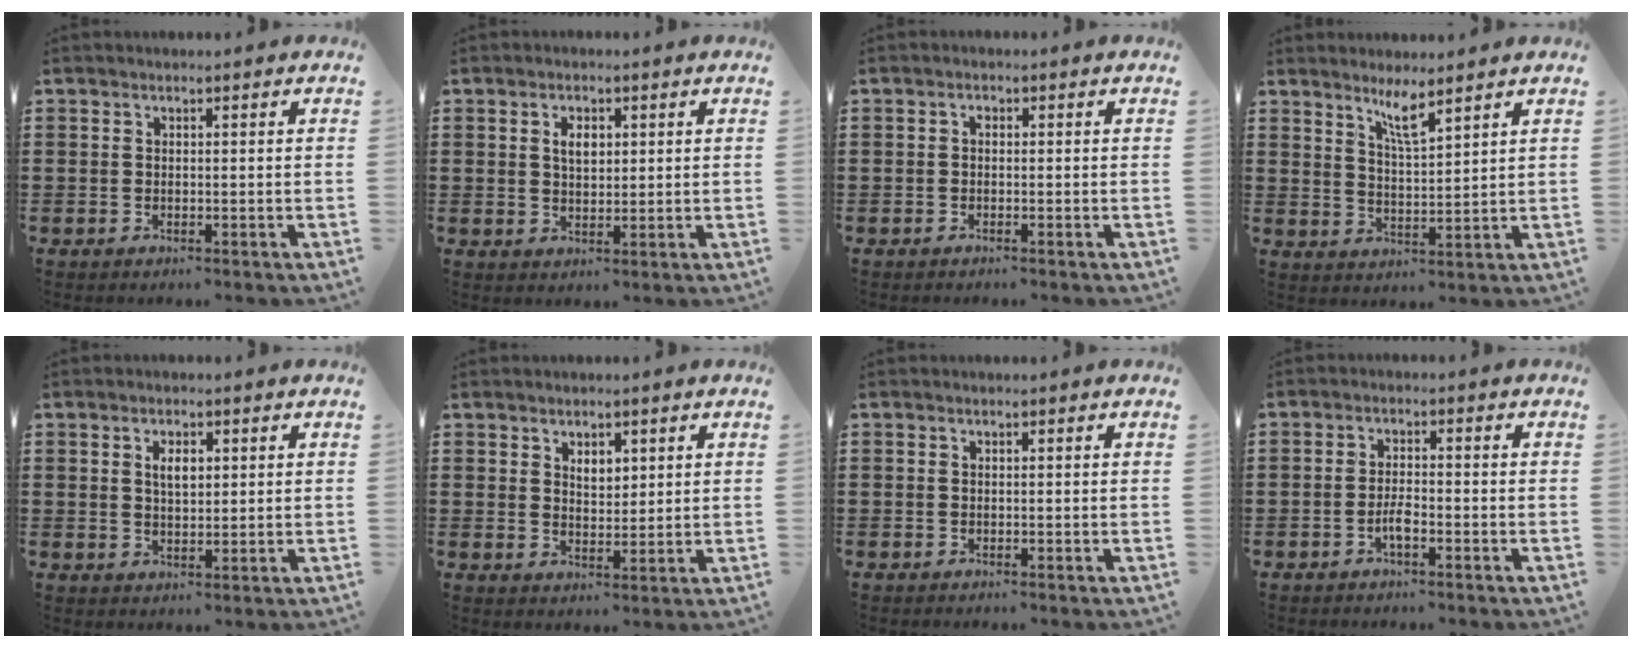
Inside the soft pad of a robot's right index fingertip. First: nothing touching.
{"total": 2.9, "force": [0.8, 1.6, 2.2], "torque": [-0.049, 0.008, 0.014]}
{"total": 0.7, "force": [-0.4, 0.4, 0.4], "torque": [-0.010, 0.001, -0.008]}
{"total": 4.3, "force": [3.4, 0.4, 2.5], "torque": [-0.058, 0.001, 0.060]}
{"total": 2.9, "force": [0.9, 1.3, 2.4], "torque": [-0.042, 0.002, 0.012]}
{"total": 2.6, "force": [1.8, 1.5, 1.2], "torque": [-0.028, 0.006, 0.032]}
{"total": 0.0}
{"total": 2.9, "force": [-1.5, 0.6, 2.5], "torque": [-0.060, -0.005, -0.030]}